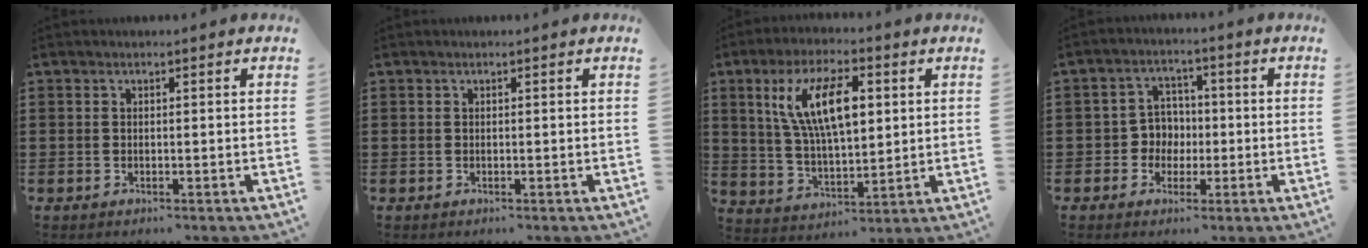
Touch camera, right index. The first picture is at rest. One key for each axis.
{"total": 0.0}
{"total": 11.6, "fx": 3.7, "fy": 4.6, "fz": 10.0, "tx": -0.214, "ty": 0.013, "tz": 0.059}
{"total": 4.4, "fx": -0.7, "fy": 4.2, "fz": 1.3, "tx": -0.042, "ty": 0.012, "tz": -0.017}